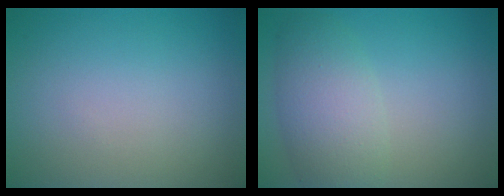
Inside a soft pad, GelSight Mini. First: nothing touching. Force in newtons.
{"total": 4.7, "press": 4.7, "slide": 0.1}